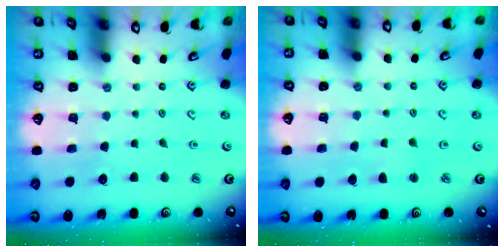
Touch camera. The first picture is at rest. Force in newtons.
{"total": 1.4, "press": 1.3, "slide": 0.3}